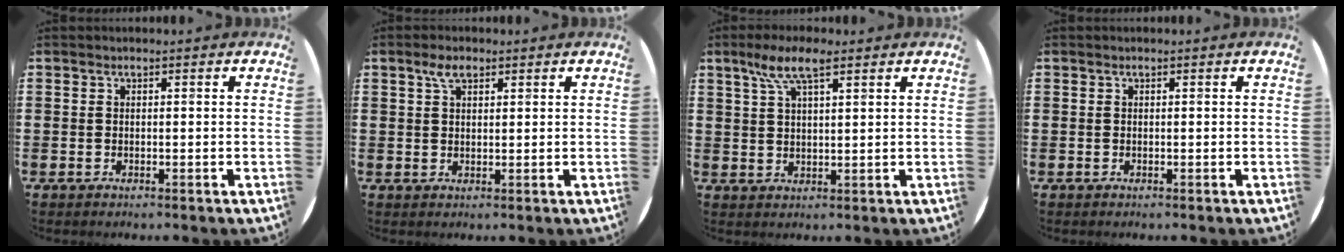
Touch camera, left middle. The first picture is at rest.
{"total": 2.8, "force": [1.9, 1.3, 1.7], "torque": [-0.029, 0.003, 0.032]}
{"total": 6.5, "force": [3.9, 1.9, 4.7], "torque": [-0.102, 0.009, 0.070]}
{"total": 0.0}